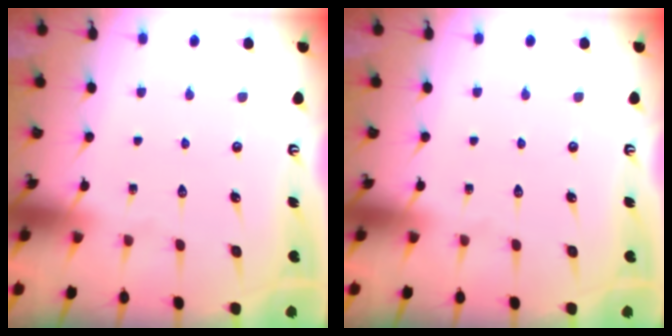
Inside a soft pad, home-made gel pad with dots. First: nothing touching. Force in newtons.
{"total": 0.0}